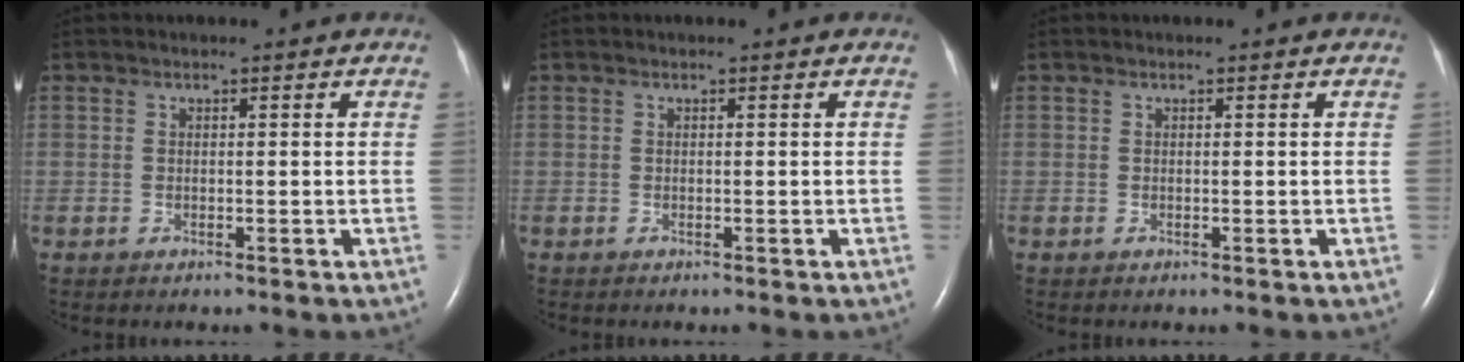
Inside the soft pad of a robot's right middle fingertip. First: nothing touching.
{"total": 0.0}
{"total": 0.0}